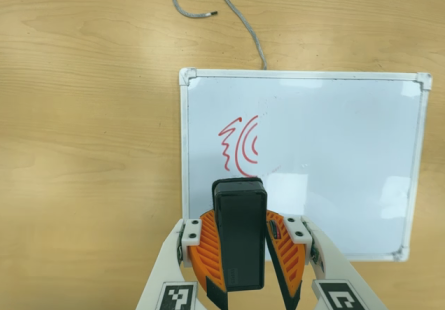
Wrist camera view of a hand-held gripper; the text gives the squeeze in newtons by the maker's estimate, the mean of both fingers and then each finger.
{"total": 10.2, "left": 10.1, "right": 10.2}